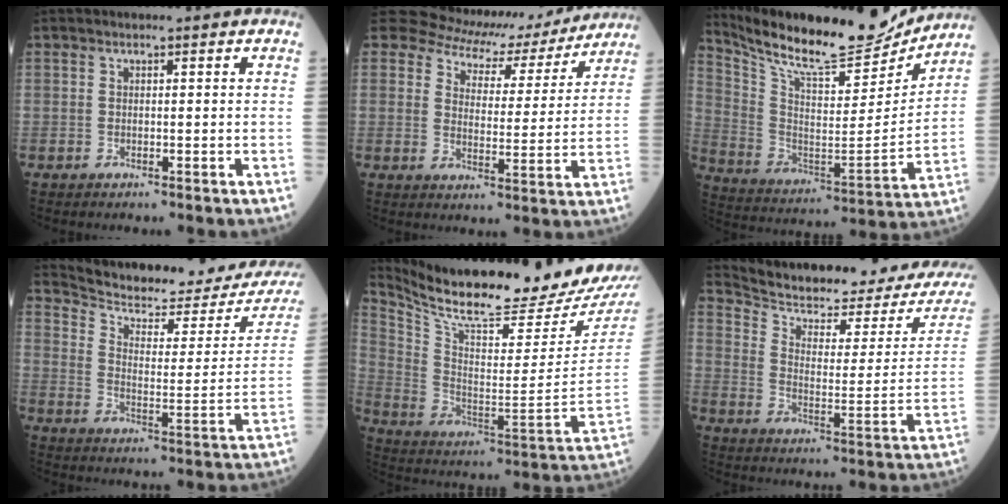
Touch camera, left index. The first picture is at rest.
{"total": 13.0, "force": [11.6, 5.5, 2.5], "torque": [-0.030, 0.002, 0.138]}
{"total": 20.9, "force": [19.0, 3.2, 8.0], "torque": [-0.157, -0.027, 0.305]}
{"total": 21.3, "force": [19.9, 4.4, 6.1], "torque": [-0.086, -0.057, 0.255]}
{"total": 23.4, "force": [21.6, 0.0, 8.9], "torque": [-0.174, -0.100, 0.326]}
{"total": 19.1, "force": [18.1, 2.1, 5.8], "torque": [-0.102, -0.064, 0.251]}